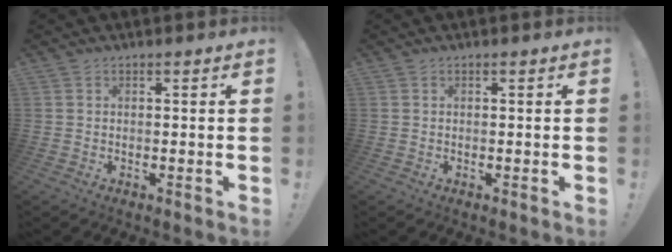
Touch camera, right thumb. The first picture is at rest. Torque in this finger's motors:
{"motor_torque": [-0.01, 0.00, 0.07, -0.10, 0.02]}